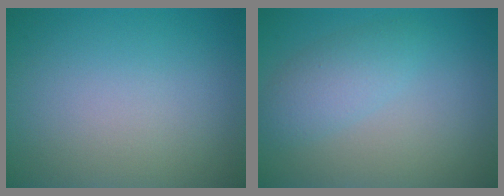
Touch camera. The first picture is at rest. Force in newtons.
{"total": 2.8, "press": 2.8, "slide": 0.1}